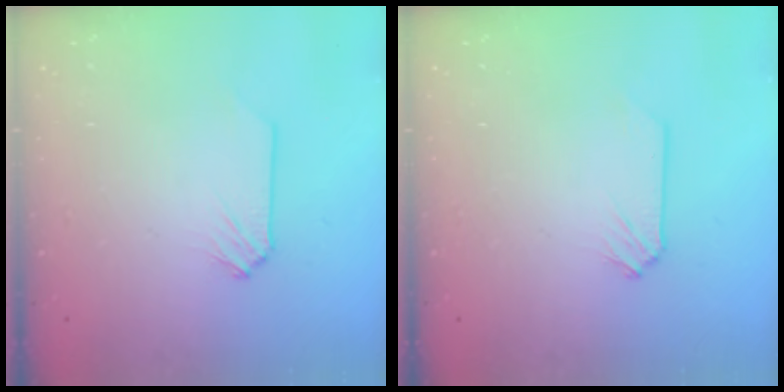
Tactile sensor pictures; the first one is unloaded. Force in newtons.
{"total": 0.0}